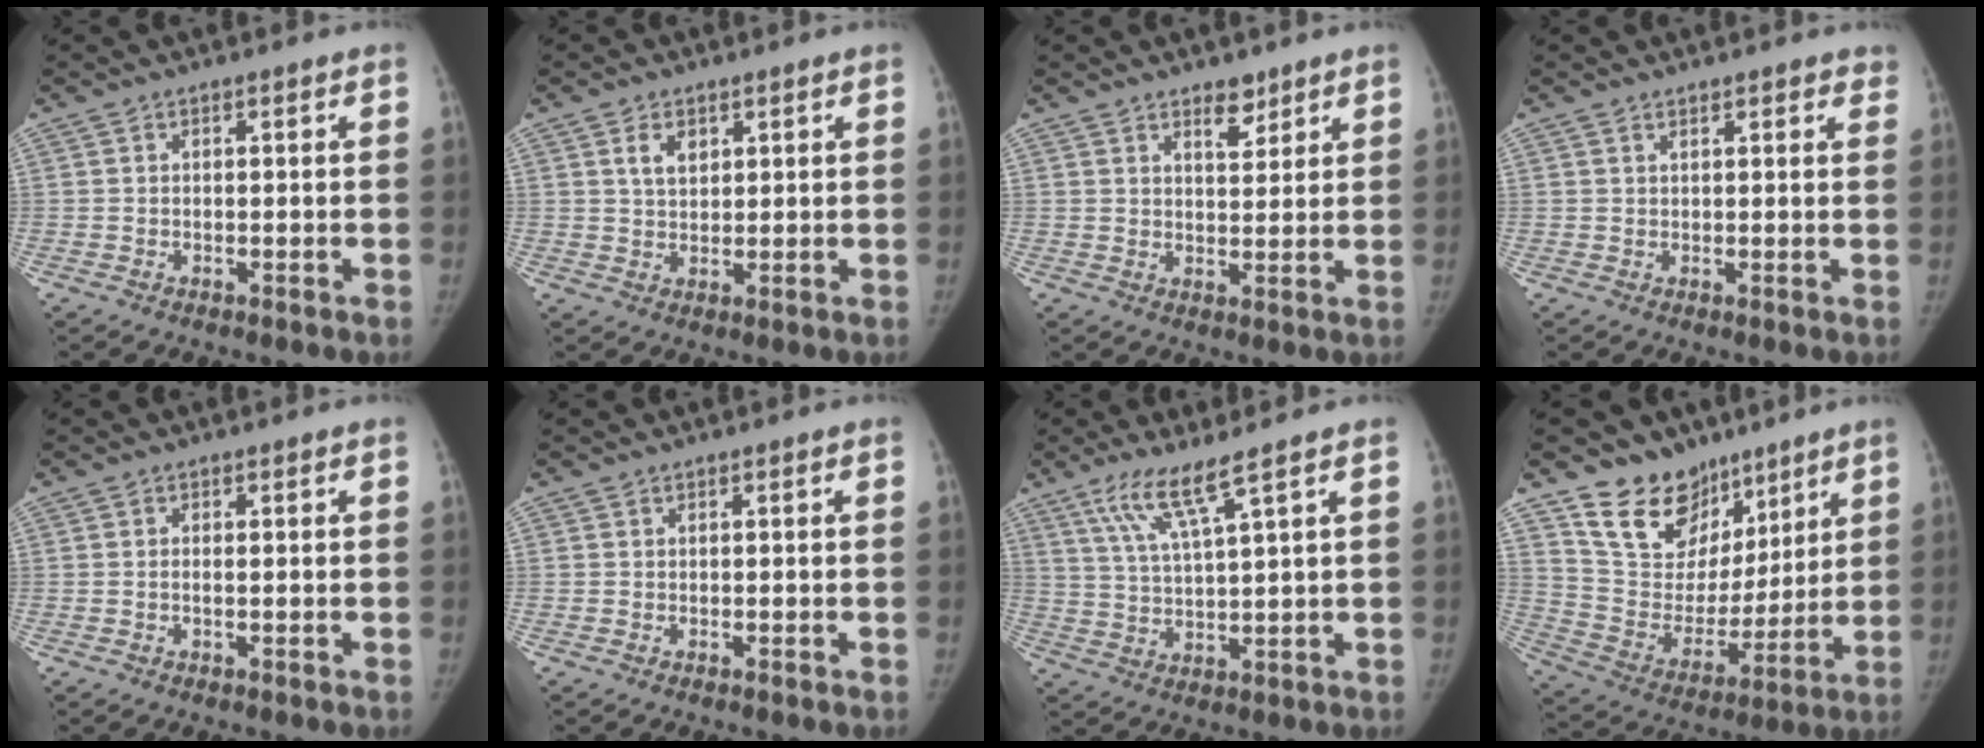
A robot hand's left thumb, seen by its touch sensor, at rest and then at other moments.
{"total": 3.9, "force": [1.8, 2.4, 2.4], "torque": [-0.032, -0.008, 0.034]}
{"total": 4.0, "force": [2.9, 2.0, 2.0], "torque": [-0.011, -0.021, 0.046]}
{"total": 2.4, "force": [2.0, 1.0, 1.0], "torque": [0.010, -0.003, 0.019]}
{"total": 0.7, "force": [-0.1, 0.1, 0.7], "torque": [-0.019, 0.003, -0.001]}
{"total": 0.0}
{"total": 7.6, "force": [4.8, 0.1, 5.8], "torque": [-0.121, -0.024, 0.103]}
{"total": 16.7, "force": [11.9, 10.9, 4.3], "torque": [-0.015, -0.080, 0.220]}